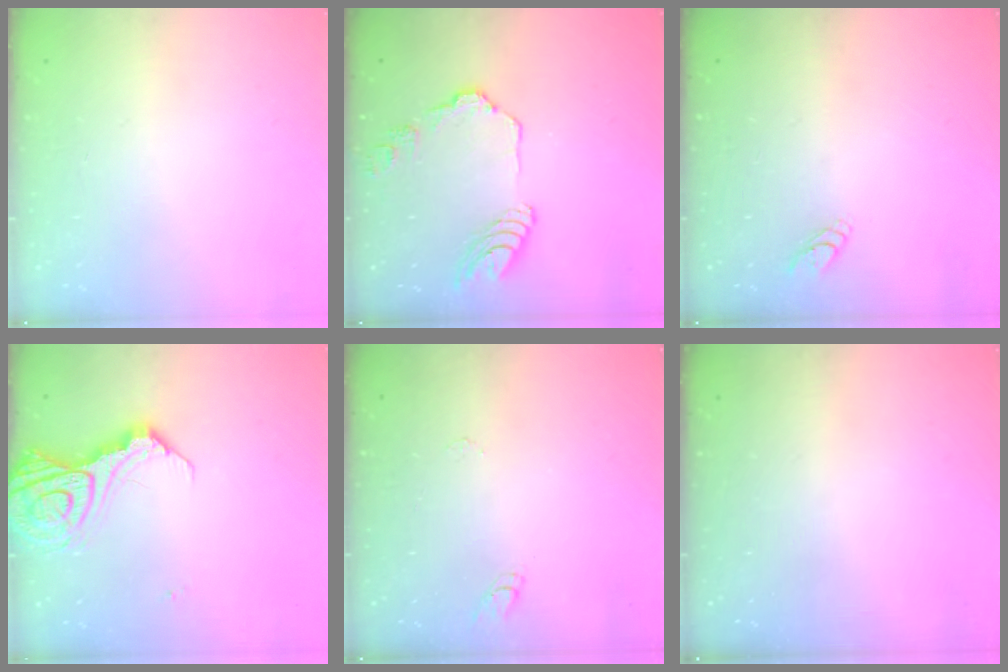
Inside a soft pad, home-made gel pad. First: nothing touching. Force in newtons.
{"total": 13.1, "press": 13.0, "slide": 1.2}
{"total": 2.8, "press": 2.8, "slide": 0.3}
{"total": 15.1, "press": 15.0, "slide": 1.8}
{"total": 5.0, "press": 5.0, "slide": 0.5}
{"total": 0.0}